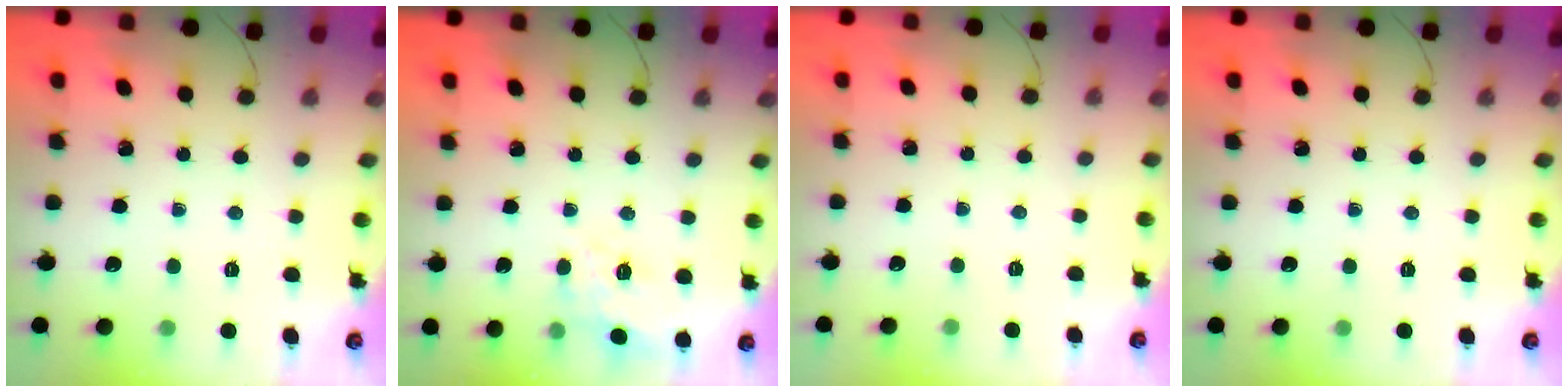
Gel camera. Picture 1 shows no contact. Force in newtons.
{"total": 10.5, "press": 10.5, "slide": 0.8}
{"total": 2.5, "press": 2.4, "slide": 0.5}
{"total": 0.0}